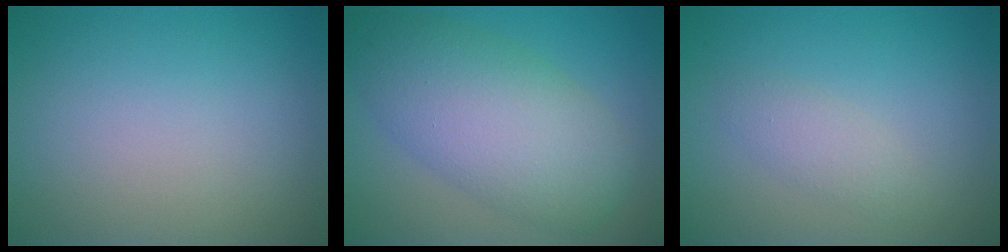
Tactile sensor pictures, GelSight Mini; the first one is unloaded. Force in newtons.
{"total": 8.3, "press": 8.3, "slide": 0.4}
{"total": 1.6, "press": 1.6, "slide": 0.1}